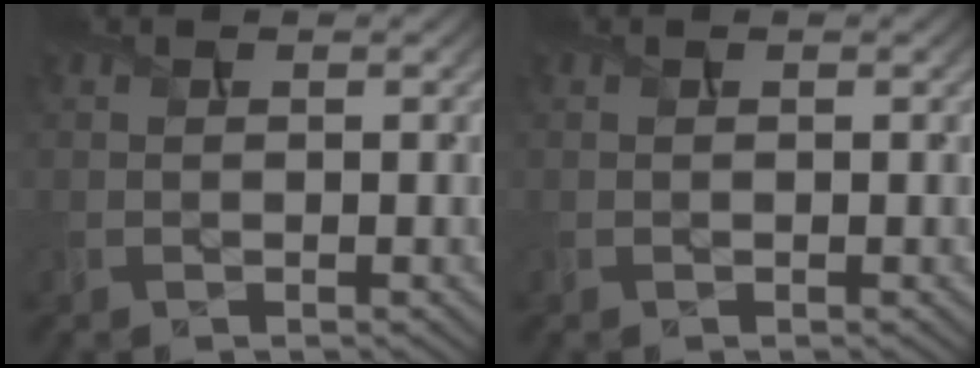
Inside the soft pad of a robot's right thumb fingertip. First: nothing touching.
{"total": 0.0}